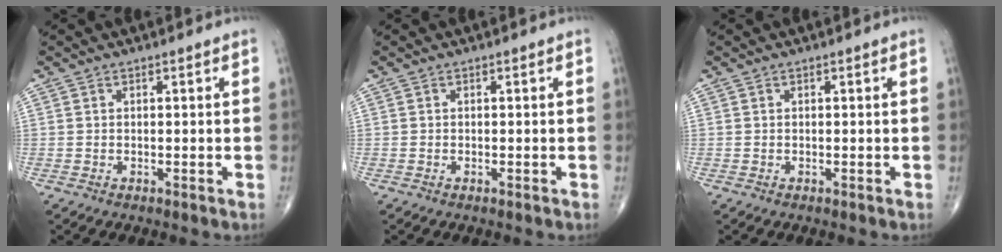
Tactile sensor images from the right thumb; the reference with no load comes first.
{"total": 0.0}
{"total": 0.0}